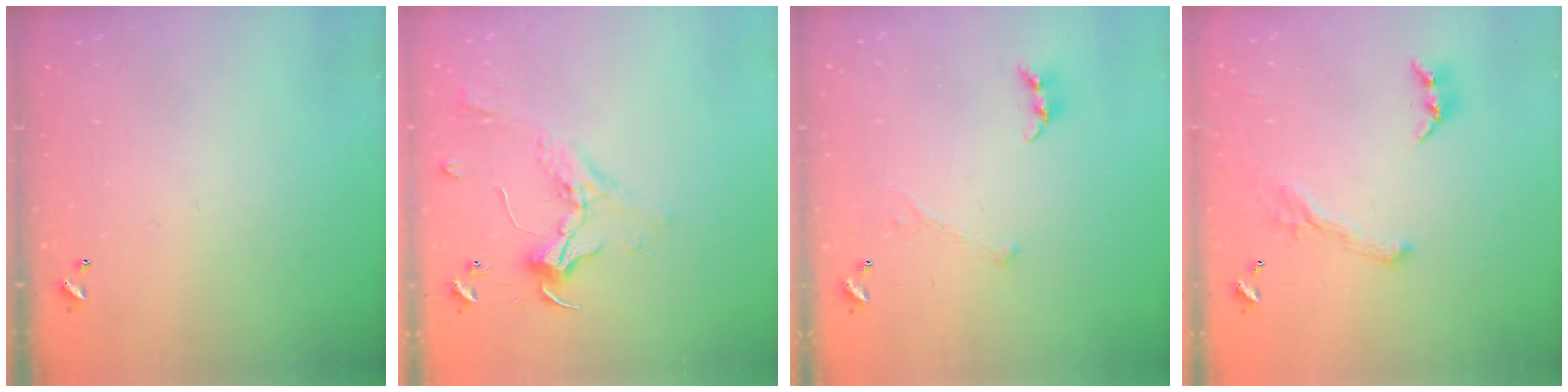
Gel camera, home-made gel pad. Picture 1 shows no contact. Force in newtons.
{"total": 2.3, "press": 2.1, "slide": 0.9}
{"total": 0.0}
{"total": 1.1, "press": 0.6, "slide": 0.9}